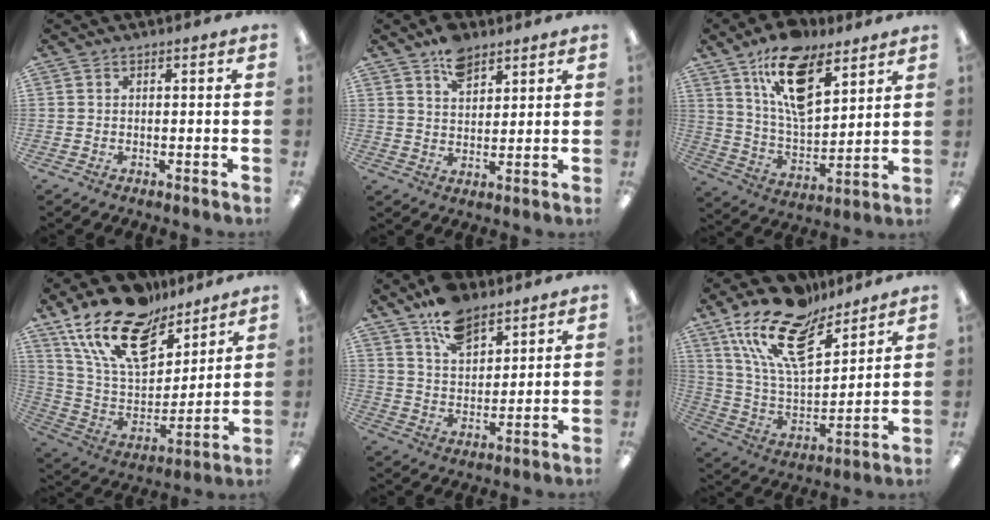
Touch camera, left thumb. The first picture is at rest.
{"total": 7.2, "force": [5.1, 3.9, 3.1], "torque": [-0.054, -0.018, 0.093]}
{"total": 16.1, "force": [10.2, 7.4, 10.0], "torque": [-0.176, -0.041, 0.182]}
{"total": 21.1, "force": [14.9, 10.4, 10.8], "torque": [-0.208, -0.091, 0.270]}
{"total": 11.0, "force": [8.0, 5.7, 4.9], "torque": [-0.089, -0.038, 0.148]}
{"total": 19.5, "force": [13.5, 8.4, 11.3], "torque": [-0.226, -0.077, 0.242]}